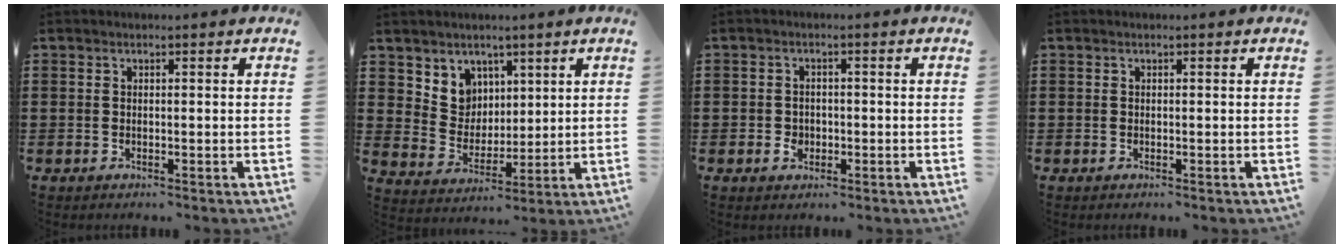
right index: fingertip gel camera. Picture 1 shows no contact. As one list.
[{"total": 6.6, "force": [3.9, 5.2, 0.6], "torque": [-0.040, -0.009, 0.075]}, {"total": 2.0, "force": [-0.7, 1.5, 1.1], "torque": [-0.024, -0.001, -0.014]}, {"total": 0.0}]